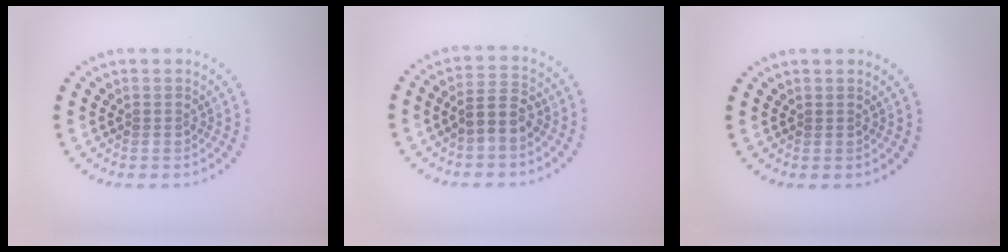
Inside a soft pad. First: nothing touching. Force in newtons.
{"total": 2.8, "press": 2.6, "slide": 1.1}
{"total": 0.0}